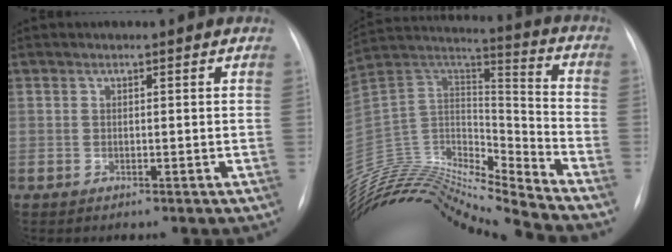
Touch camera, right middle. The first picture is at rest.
{"total": 24.2, "force": [-23.0, 0.7, 7.3], "torque": [-0.146, 0.033, -0.396]}